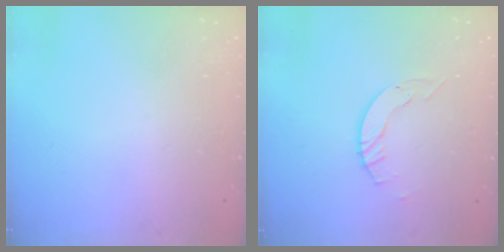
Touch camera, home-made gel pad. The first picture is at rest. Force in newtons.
{"total": 2.1, "press": 2.1, "slide": 0.3}